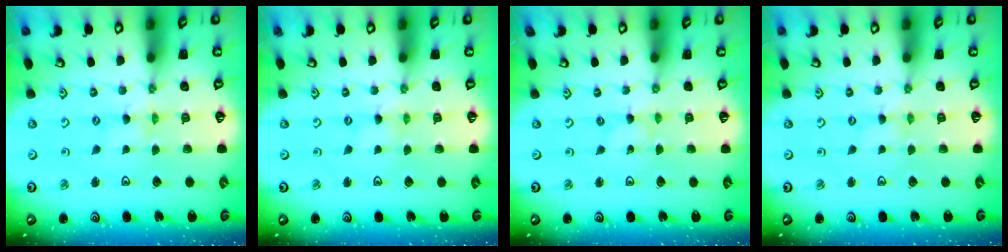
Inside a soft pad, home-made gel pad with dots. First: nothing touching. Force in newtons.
{"total": 0.0}
{"total": 0.0}
{"total": 0.0}